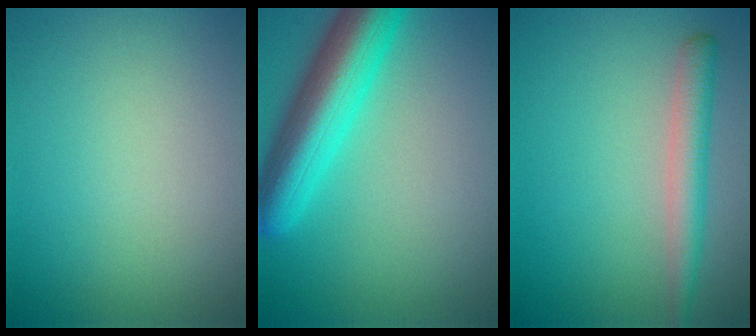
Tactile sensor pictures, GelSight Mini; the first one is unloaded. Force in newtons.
{"total": 7.6, "press": 7.6, "slide": 0.3}
{"total": 2.8, "press": 2.8, "slide": 0.1}